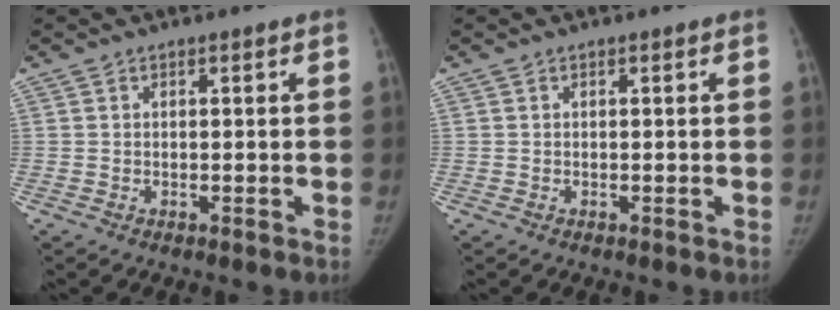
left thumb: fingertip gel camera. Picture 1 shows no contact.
{"total": 0.0}